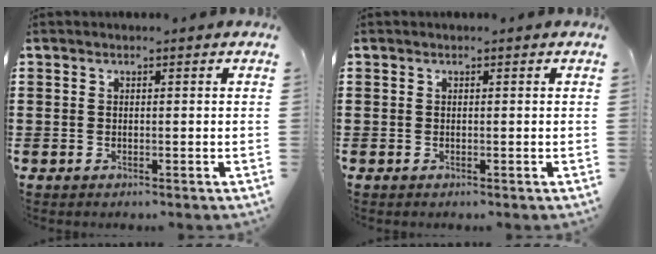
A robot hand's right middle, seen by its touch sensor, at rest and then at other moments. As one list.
[{"total": 0.0}]